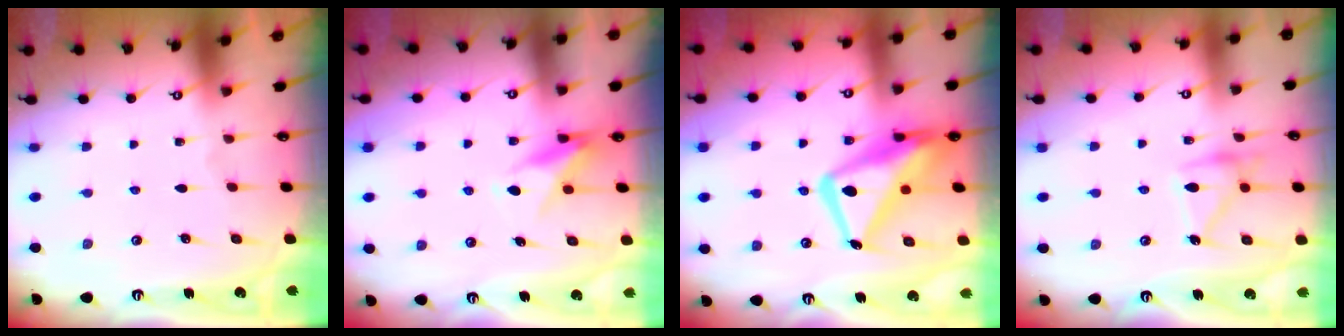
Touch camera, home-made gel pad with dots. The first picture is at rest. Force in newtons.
{"total": 9.3, "press": 9.2, "slide": 0.7}
{"total": 17.2, "press": 17.2, "slide": 1.7}
{"total": 15.6, "press": 15.5, "slide": 1.0}